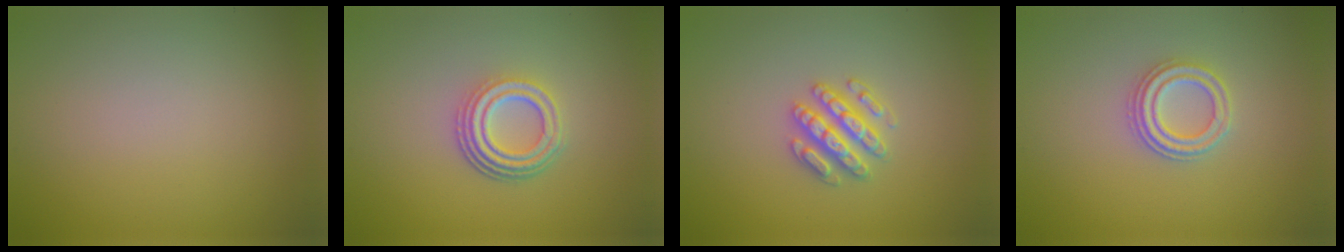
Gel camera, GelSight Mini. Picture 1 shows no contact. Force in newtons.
{"total": 4.6, "press": 3.3, "slide": 3.2}
{"total": 3.2, "press": 3.1, "slide": 0.6}
{"total": 2.7, "press": 2.6, "slide": 1.0}